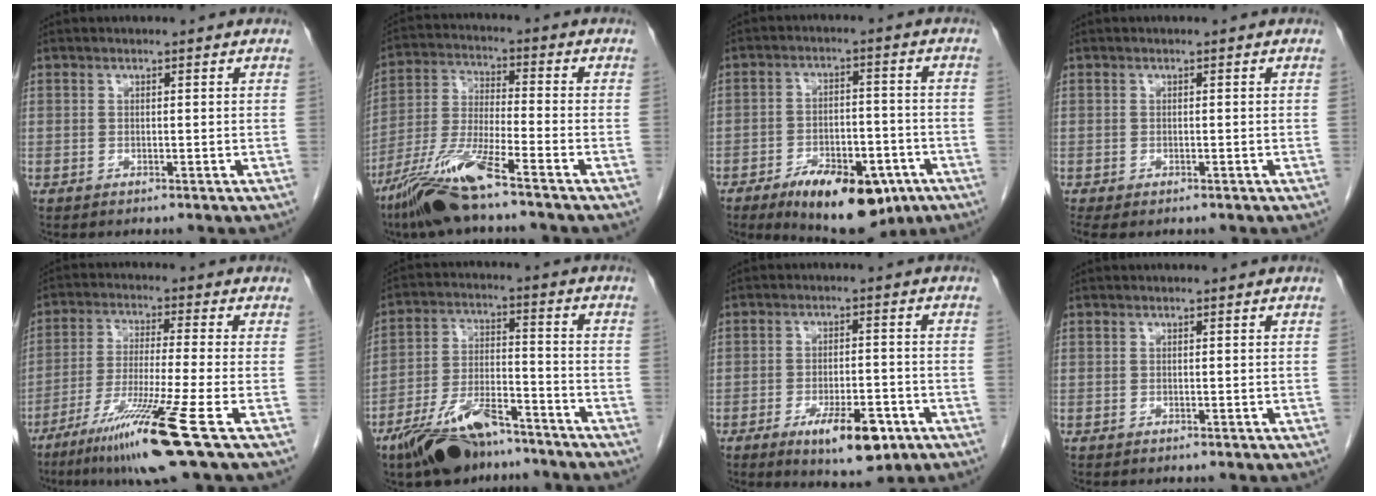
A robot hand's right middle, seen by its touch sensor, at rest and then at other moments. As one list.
[{"total": 11.6, "force": [-8.1, 0.2, 8.3], "torque": [-0.177, -0.025, -0.157]}, {"total": 13.8, "force": [-8.1, 5.8, 9.5], "torque": [-0.139, -0.005, -0.118]}, {"total": 2.3, "force": [-1.7, 1.1, 1.2], "torque": [-0.015, -0.005, -0.023]}, {"total": 12.9, "force": [-7.2, -1.8, 10.6], "torque": [-0.210, -0.045, -0.131]}, {"total": 13.0, "force": [-10.0, 4.0, 7.2], "torque": [-0.131, 0.002, -0.176]}, {"total": 9.1, "force": [-4.7, 2.9, 7.2], "torque": [-0.115, -0.011, -0.064]}, {"total": 0.0}]